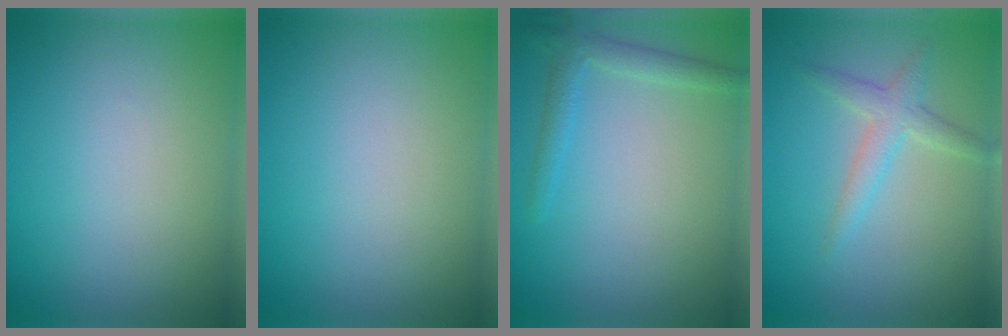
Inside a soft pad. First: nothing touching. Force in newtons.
{"total": 0.0}
{"total": 2.0, "press": 2.0, "slide": 0.1}
{"total": 2.3, "press": 2.3, "slide": 0.0}